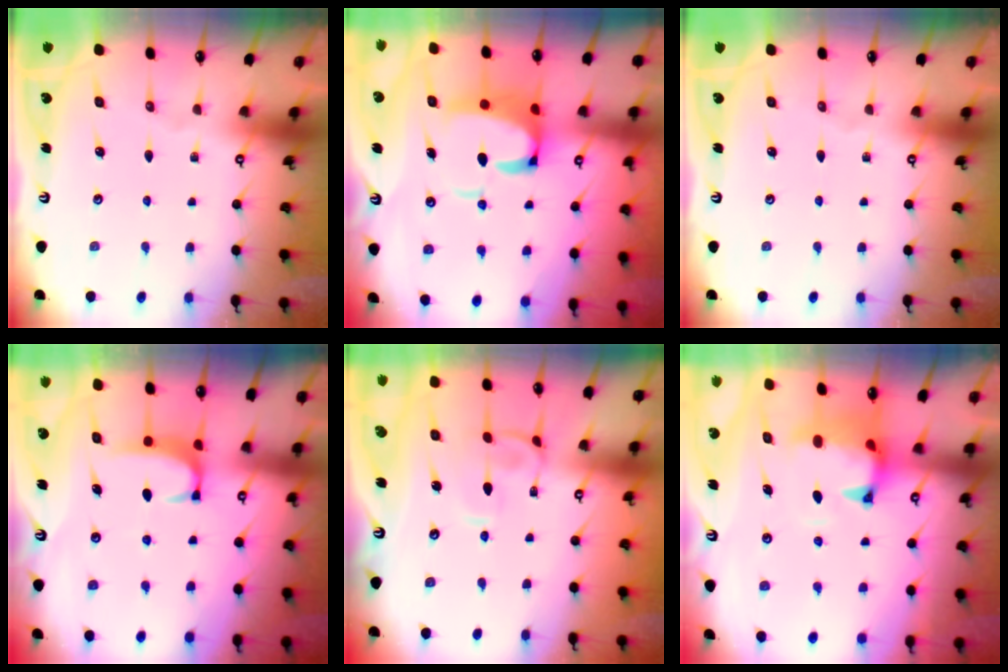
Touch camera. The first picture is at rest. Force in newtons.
{"total": 7.6, "press": 7.5, "slide": 1.3}
{"total": 0.0}
{"total": 1.7, "press": 1.6, "slide": 0.5}
{"total": 0.7, "press": 0.2, "slide": 0.7}
{"total": 1.1, "press": 0.3, "slide": 1.1}